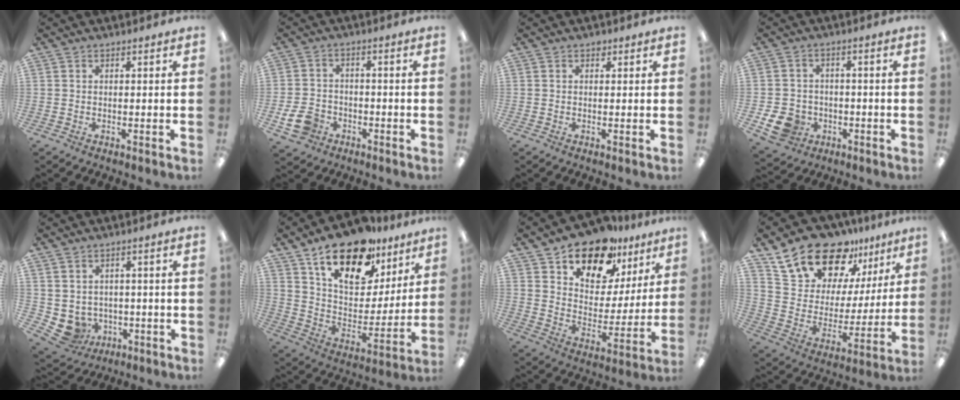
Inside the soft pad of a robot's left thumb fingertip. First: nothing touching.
{"total": 6.6, "force": [-3.5, 4.7, 3.1], "torque": [-0.071, 0.014, -0.064]}
{"total": 0.9, "force": [0.5, 0.6, 0.4], "torque": [0.001, -0.003, 0.008]}
{"total": 7.0, "force": [-3.0, 5.7, 2.5], "torque": [-0.059, 0.013, -0.055]}
{"total": 4.8, "force": [-0.8, 4.5, 1.5], "torque": [-0.054, -0.003, -0.009]}
{"total": 20.7, "force": [14.5, 9.9, 10.8], "torque": [-0.183, -0.090, 0.256]}
{"total": 16.1, "force": [12.8, 7.9, 5.5], "torque": [-0.093, -0.097, 0.232]}
{"total": 21.0, "force": [16.5, 10.4, 7.9], "torque": [-0.142, -0.118, 0.298]}